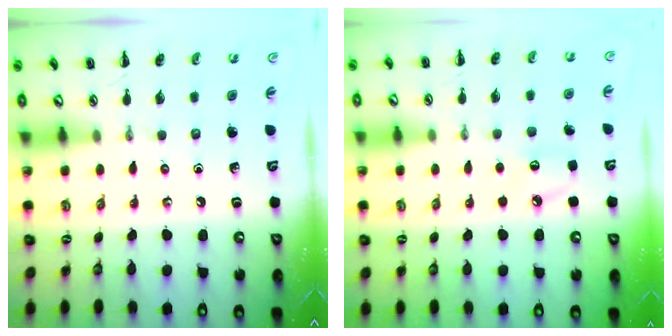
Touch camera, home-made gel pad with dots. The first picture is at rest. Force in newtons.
{"total": 6.1, "press": 5.8, "slide": 1.7}